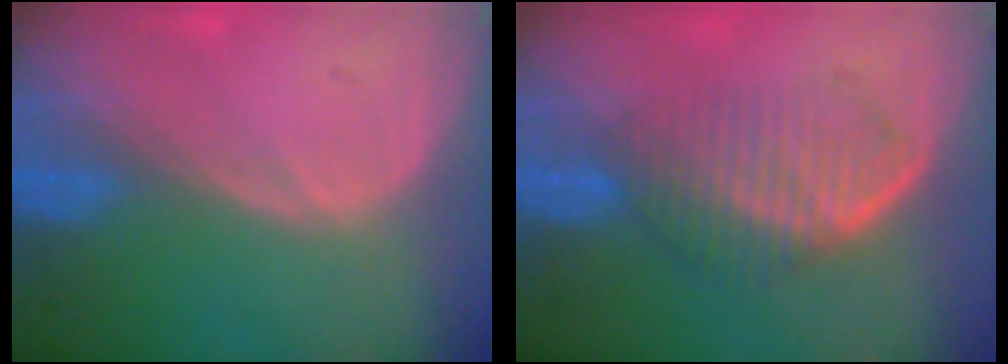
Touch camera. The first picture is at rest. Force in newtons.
{"total": 6.8, "press": 6.1, "slide": 3.1}